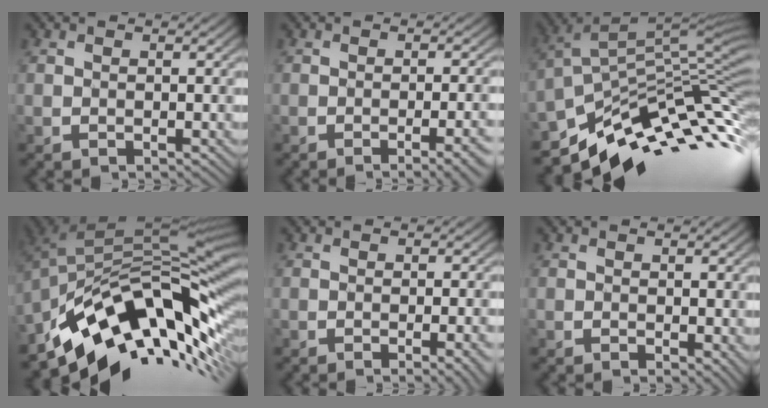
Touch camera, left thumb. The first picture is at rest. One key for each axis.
{"total": 5.3, "fx": -2.3, "fy": 1.1, "fz": 4.6, "tx": -0.057, "ty": 0.009, "tz": -0.032}
{"total": 11.8, "fx": -5.4, "fy": 4.7, "fz": 9.4, "tx": -0.186, "ty": 0.004, "tz": -0.102}
{"total": 14.8, "fx": -6.3, "fy": 7.6, "fz": 11.0, "tx": -0.194, "ty": 0.001, "tz": -0.118}
{"total": 3.3, "fx": -1.2, "fy": 0.6, "fz": 3.0, "tx": -0.035, "ty": 0.009, "tz": -0.020}
{"total": 0.9, "fx": 0.2, "fy": 0.4, "fz": 0.8, "tx": -0.010, "ty": -0.006, "tz": 0.005}